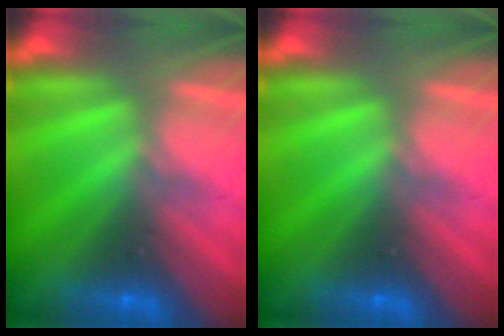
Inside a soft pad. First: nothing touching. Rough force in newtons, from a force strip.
{"total": 0.0}